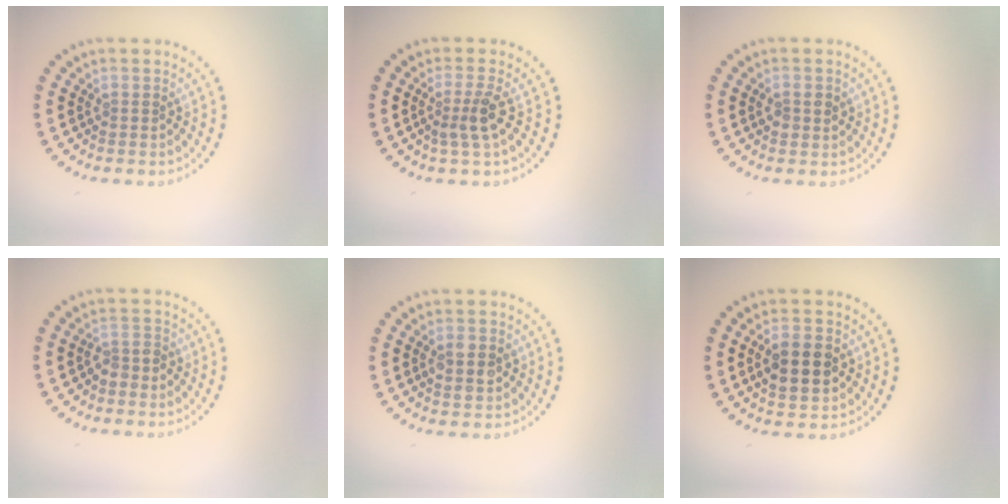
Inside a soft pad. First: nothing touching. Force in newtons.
{"total": 2.4, "press": 1.8, "slide": 1.5}
{"total": 1.5, "press": 1.5, "slide": 0.2}
{"total": 1.4, "press": 1.3, "slide": 0.7}
{"total": 2.1, "press": 2.1, "slide": 0.2}
{"total": 4.4, "press": 4.4, "slide": 0.2}